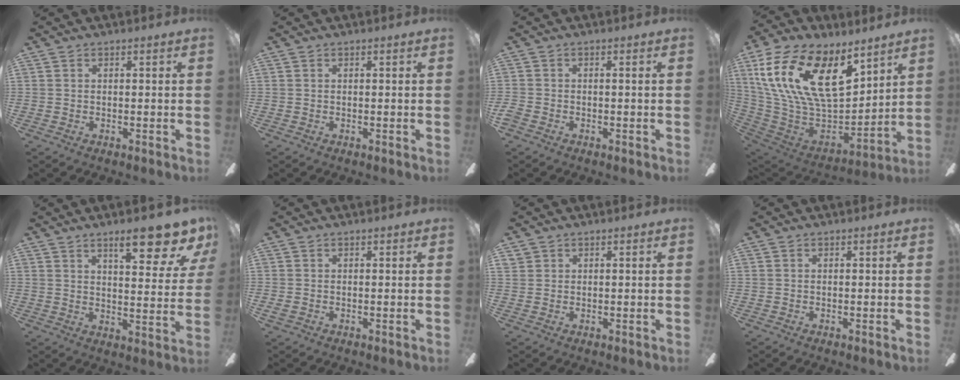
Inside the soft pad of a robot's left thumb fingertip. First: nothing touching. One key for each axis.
{"total": 0.0}
{"total": 1.5, "fx": -0.8, "fy": 0.4, "fz": 1.2, "tx": -0.020, "ty": 0.004, "tz": -0.013}
{"total": 25.9, "fx": 11.2, "fy": 13.1, "fz": 19.3, "tx": -0.368, "ty": -0.059, "tz": 0.205}
{"total": 12.6, "fx": 8.7, "fy": 2.8, "fz": 8.6, "tx": -0.106, "ty": -0.054, "tz": 0.134}
{"total": 0.8, "fx": 0.2, "fy": 0.2, "fz": 0.7, "tx": -0.015, "ty": 0.001, "tz": 0.003}
{"total": 0.8, "fx": 0.7, "fy": 0.4, "fz": 0.3, "tx": -0.008, "ty": 0.000, "tz": 0.014}
{"total": 0.0}